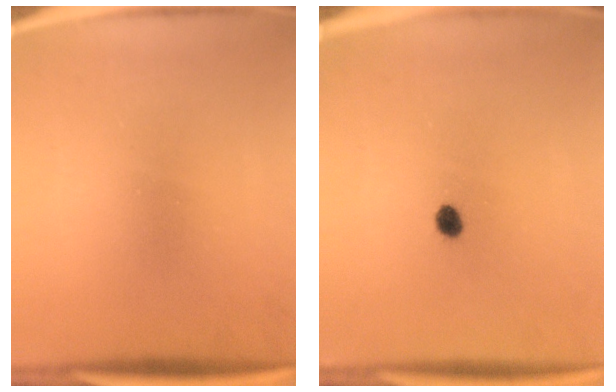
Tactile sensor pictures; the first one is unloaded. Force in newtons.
{"total": 2.1}